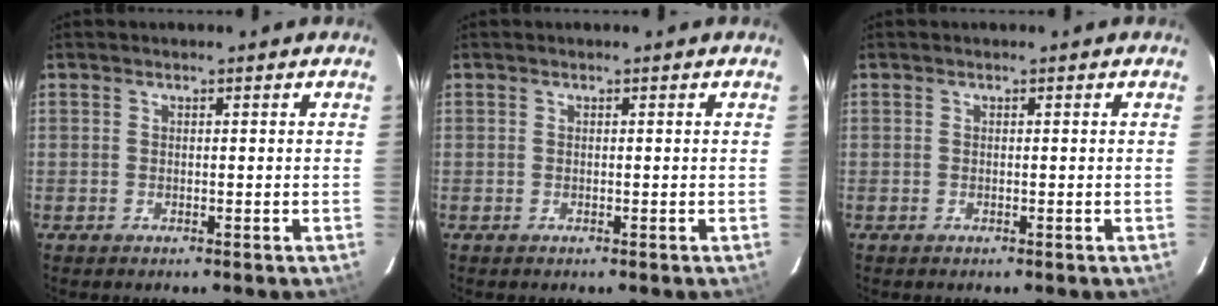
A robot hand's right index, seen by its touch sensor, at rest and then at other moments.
{"total": 0.0}
{"total": 0.0}